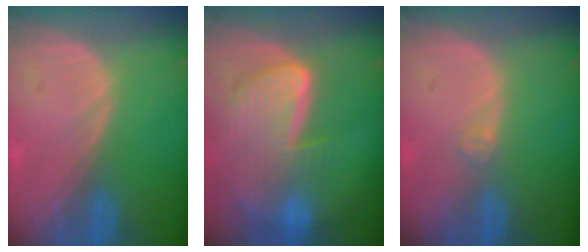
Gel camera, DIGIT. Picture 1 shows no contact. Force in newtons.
{"total": 9.4, "press": 8.1, "slide": 4.8}
{"total": 1.3, "press": 1.1, "slide": 0.7}